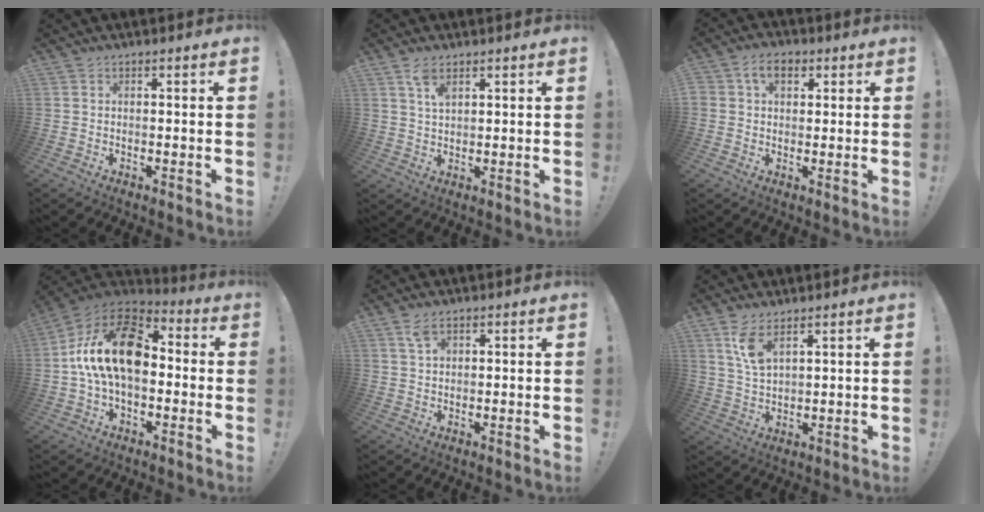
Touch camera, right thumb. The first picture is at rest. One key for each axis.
{"total": 4.5, "fx": 2.8, "fy": 2.0, "fz": 3.0, "tx": -0.041, "ty": -0.016, "tz": 0.046}
{"total": 6.4, "fx": 2.4, "fy": 4.5, "fz": 3.9, "tx": -0.067, "ty": 0.009, "tz": 0.046}
{"total": 20.7, "fx": 2.2, "fy": 12.2, "fz": 16.6, "tx": -0.294, "ty": 0.018, "tz": 0.047}
{"total": 3.5, "fx": 1.9, "fy": 2.1, "fz": 2.1, "tx": -0.029, "ty": -0.005, "tz": 0.034}
{"total": 7.2, "fx": 4.3, "fy": 2.9, "fz": 5.0, "tx": -0.085, "ty": -0.019, "tz": 0.078}